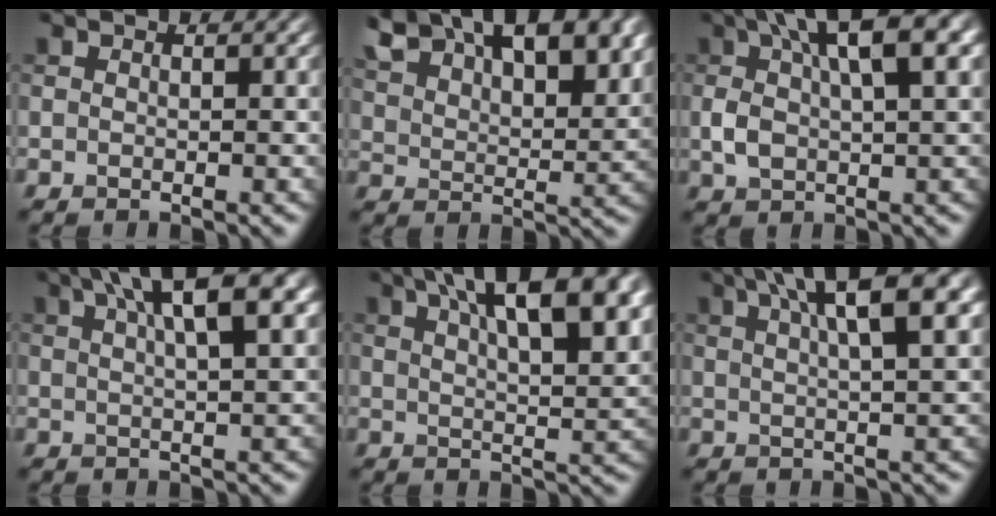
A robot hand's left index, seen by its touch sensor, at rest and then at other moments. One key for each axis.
{"total": 12.2, "fx": 7.5, "fy": 5.7, "fz": 7.8, "tx": -0.125, "ty": 0.021, "tz": 0.129}
{"total": 8.9, "fx": 3.2, "fy": 3.5, "fz": 7.6, "tx": -0.143, "ty": 0.012, "tz": 0.056}
{"total": 9.7, "fx": 5.0, "fy": 2.8, "fz": 7.8, "tx": -0.080, "ty": 0.037, "tz": 0.064}
{"total": 13.3, "fx": 6.8, "fy": 4.9, "fz": 10.3, "tx": -0.124, "ty": 0.034, "tz": 0.090}
{"total": 10.1, "fx": 5.1, "fy": 2.7, "fz": 8.2, "tx": -0.084, "ty": 0.036, "tz": 0.065}